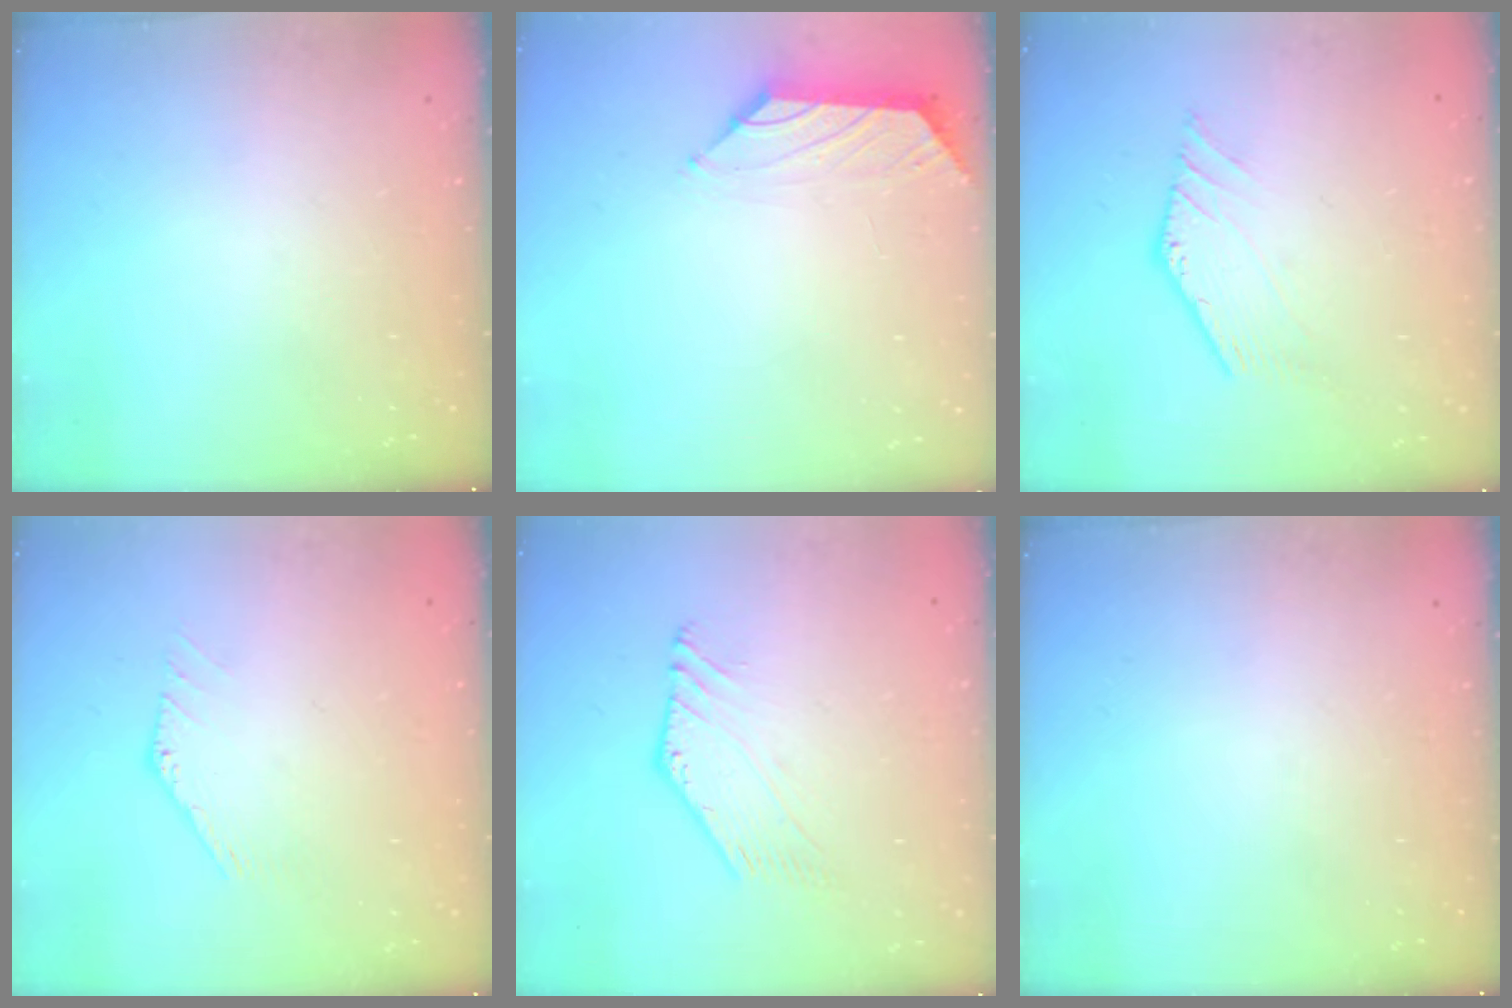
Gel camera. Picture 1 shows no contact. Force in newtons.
{"total": 0.0}
{"total": 0.0}
{"total": 1.0, "press": 1.0, "slide": 0.1}
{"total": 0.0}
{"total": 0.0}